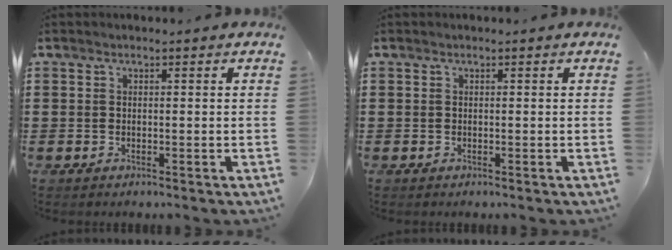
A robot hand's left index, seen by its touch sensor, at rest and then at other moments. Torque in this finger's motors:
{"motor_torque": [-0.01, 0.01, 0.00, 0.00]}